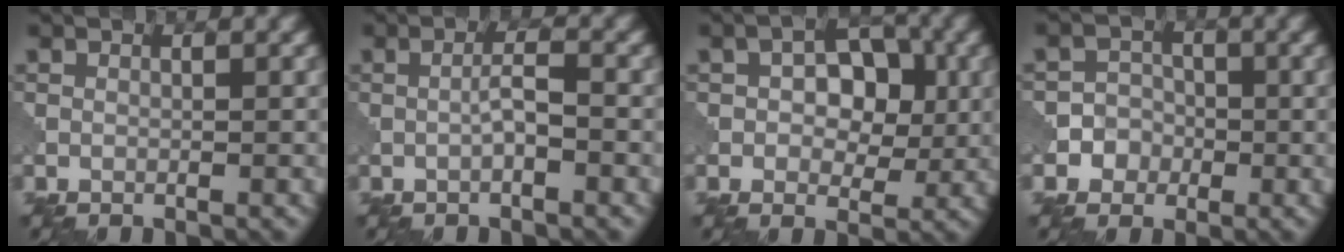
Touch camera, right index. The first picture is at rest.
{"total": 1.7, "force": [-0.5, 0.3, 1.6], "torque": [-0.033, 0.006, -0.012]}
{"total": 5.9, "force": [0.8, 3.8, 4.4], "torque": [-0.058, 0.002, 0.004]}
{"total": 3.4, "force": [-1.3, 3.1, 0.5], "torque": [0.021, 0.007, -0.035]}